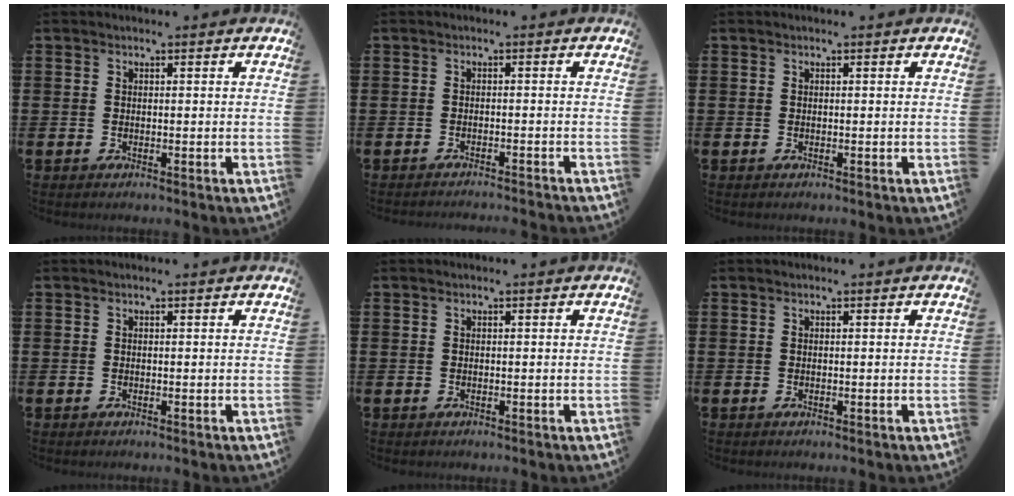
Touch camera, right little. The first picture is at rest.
{"total": 1.0, "force": [-1.0, -0.3, -0.1], "torque": [0.002, 0.001, -0.021]}
{"total": 0.0}
{"total": 0.0}
{"total": 0.0}
{"total": 0.0}